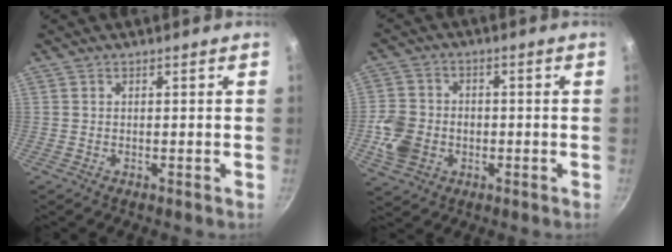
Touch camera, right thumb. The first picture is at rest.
{"total": 8.7, "force": [-1.9, 7.1, 4.6], "torque": [-0.076, 0.012, -0.035]}